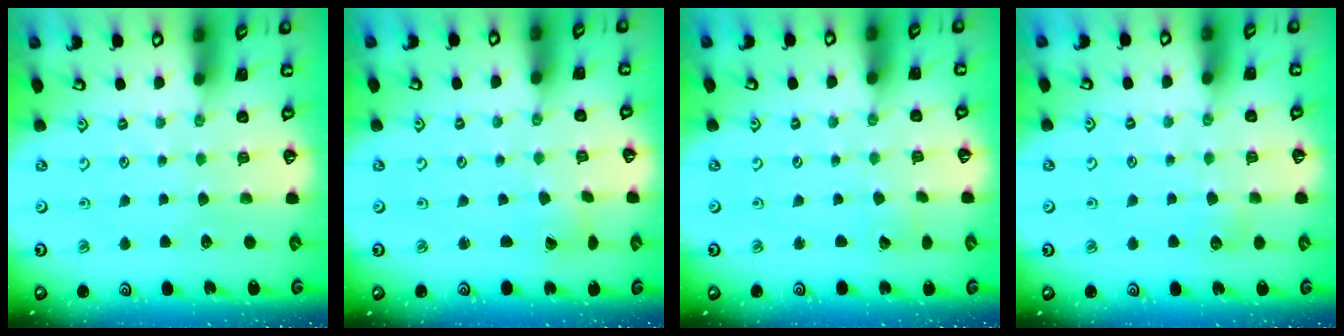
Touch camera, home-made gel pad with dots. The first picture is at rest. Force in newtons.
{"total": 2.6, "press": 2.6, "slide": 0.1}
{"total": 2.1, "press": 2.1, "slide": 0.2}
{"total": 4.8, "press": 4.7, "slide": 0.4}